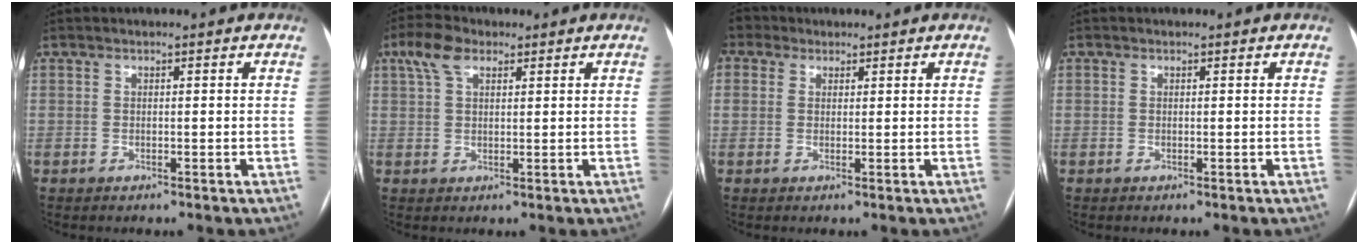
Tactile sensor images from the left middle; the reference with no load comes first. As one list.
[{"total": 4.7, "force": [2.6, 2.3, 3.2], "torque": [-0.073, 0.024, 0.053]}, {"total": 3.1, "force": [1.9, 2.3, 0.6], "torque": [-0.029, 0.021, 0.044]}, {"total": 1.4, "force": [-0.6, -0.9, -0.8], "torque": [0.013, -0.009, -0.012]}]